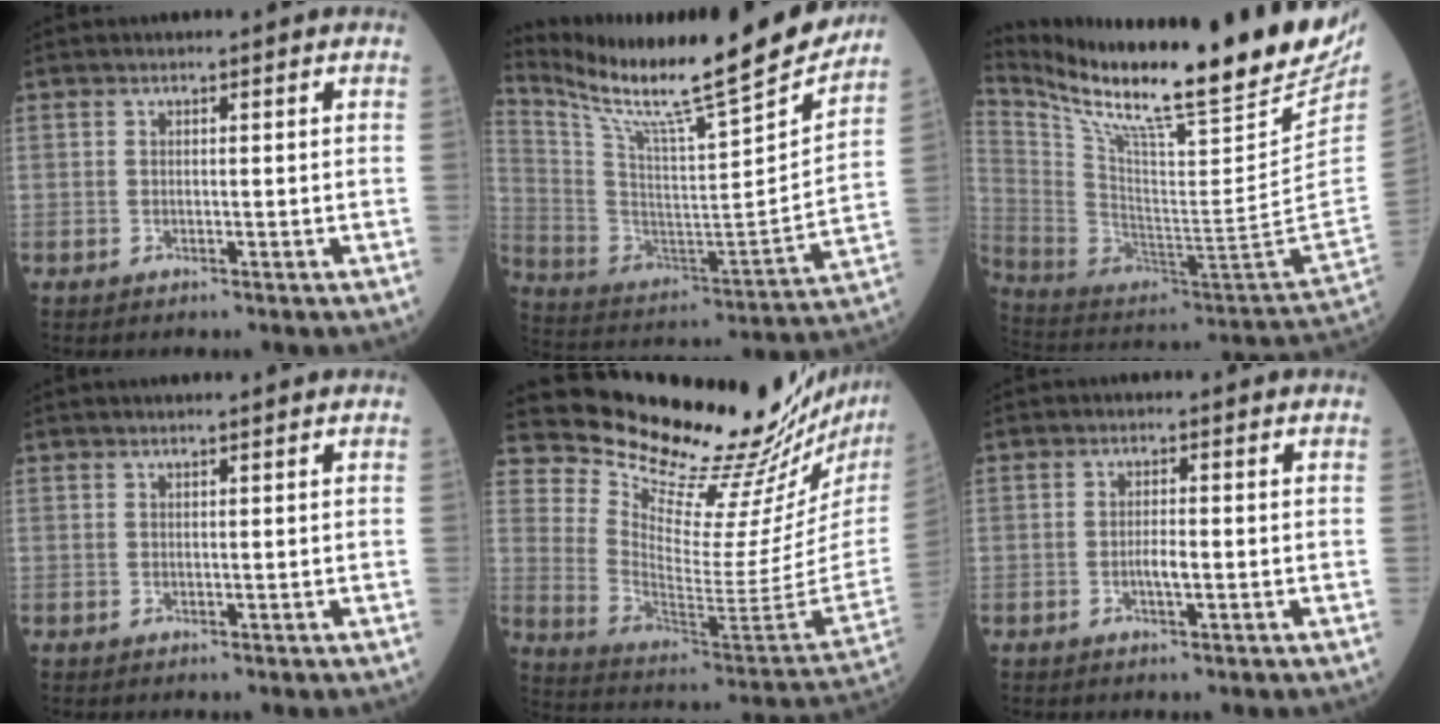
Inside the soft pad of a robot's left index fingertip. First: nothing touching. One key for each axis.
{"total": 26.6, "fx": 22.9, "fy": 0.9, "fz": 13.4, "tx": -0.247, "ty": -0.067, "tz": 0.354}
{"total": 31.8, "fx": 25.0, "fy": 2.2, "fz": 19.5, "tx": -0.345, "ty": -0.085, "tz": 0.381}
{"total": 1.5, "fx": 1.3, "fy": -0.1, "fz": 0.7, "tx": -0.007, "ty": 0.012, "tz": 0.021}
{"total": 26.7, "fx": 24.4, "fy": 1.0, "fz": 10.8, "tx": -0.180, "ty": -0.137, "tz": 0.344}
{"total": 1.9, "fx": -0.7, "fy": 0.4, "fz": 1.7, "tx": -0.034, "ty": -0.002, "tz": -0.012}